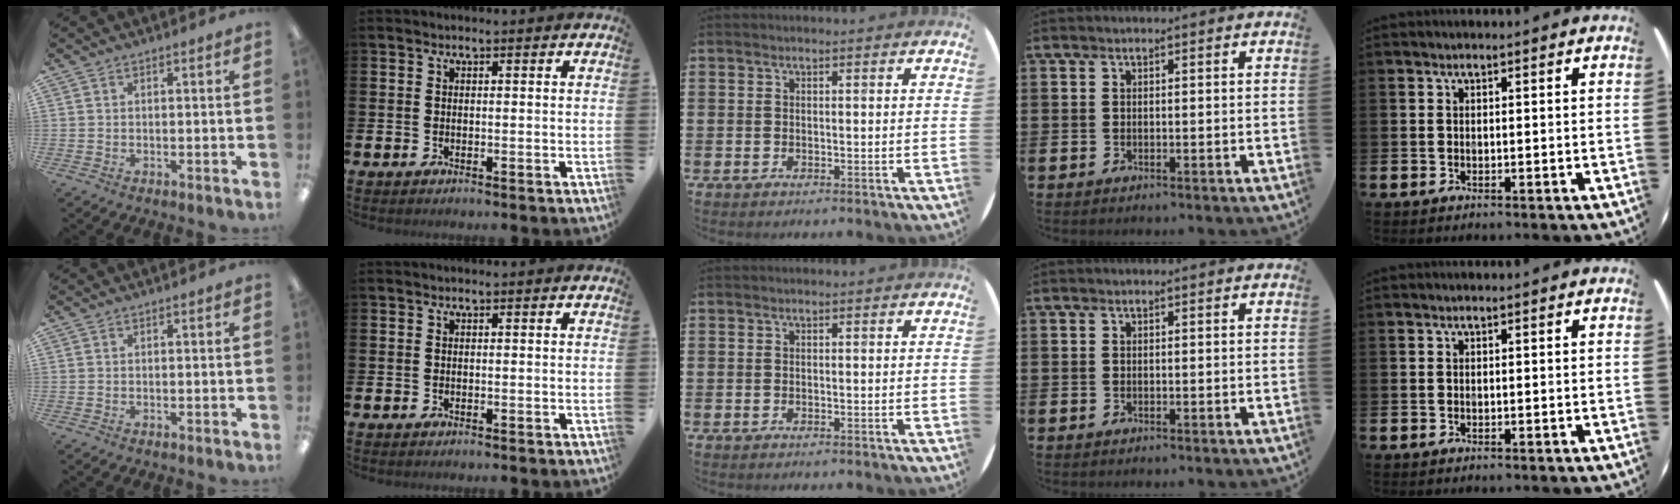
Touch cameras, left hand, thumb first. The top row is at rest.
{}